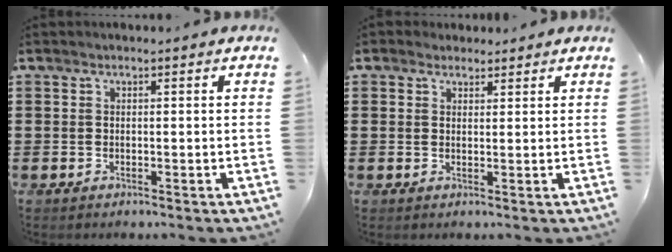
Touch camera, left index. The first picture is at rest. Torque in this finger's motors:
{"motor_torque": [2.14, 0.00, 0.05, -0.07]}